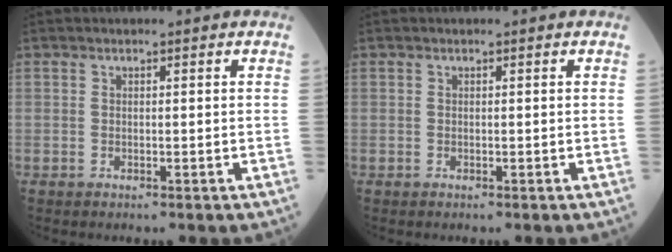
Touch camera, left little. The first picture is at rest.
{"total": 0.0}